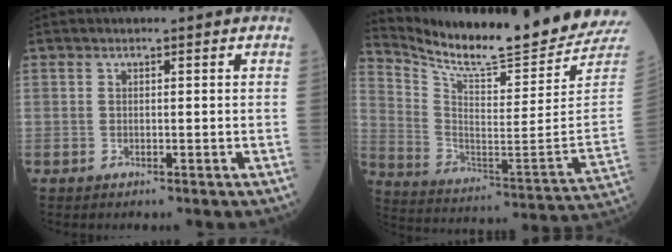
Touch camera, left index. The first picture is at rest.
{"total": 21.9, "force": [20.4, -0.2, 7.8], "torque": [-0.155, -0.116, 0.298]}